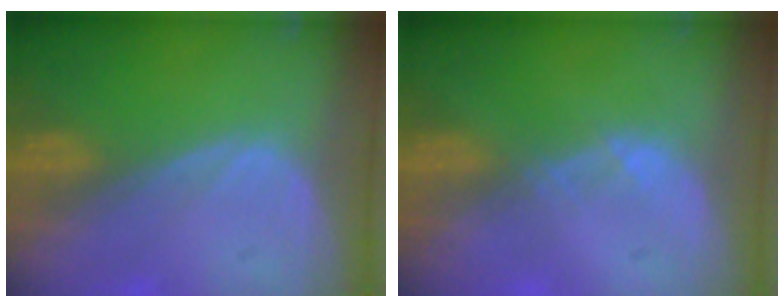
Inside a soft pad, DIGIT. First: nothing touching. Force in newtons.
{"total": 0.8, "press": 0.8, "slide": 0.1}